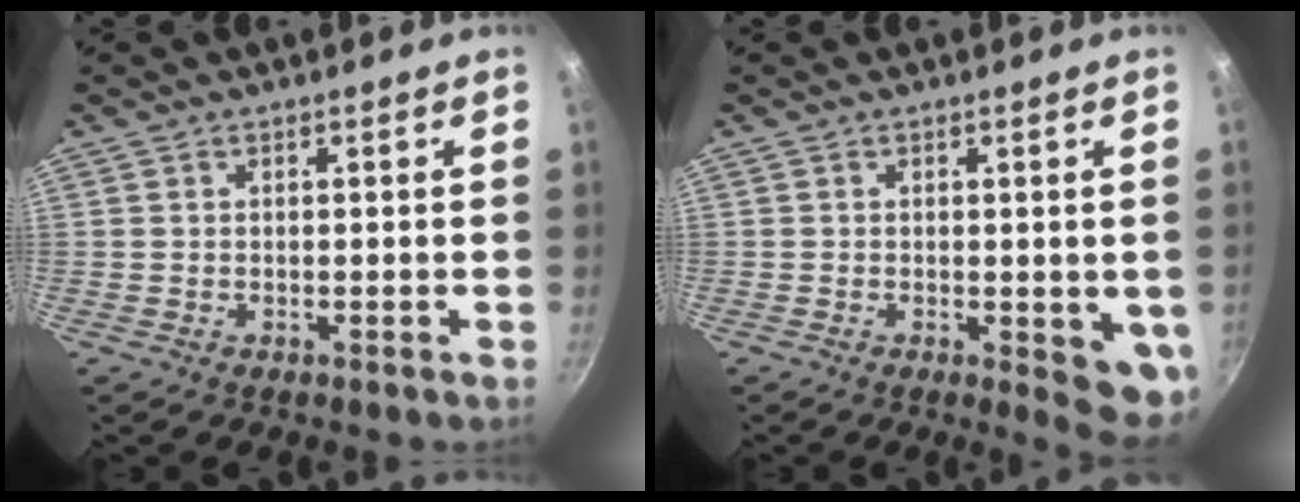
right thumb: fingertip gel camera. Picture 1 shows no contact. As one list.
[{"total": 6.0, "force": [-0.8, 2.3, 5.5], "torque": [-0.053, -0.007, -0.006]}]